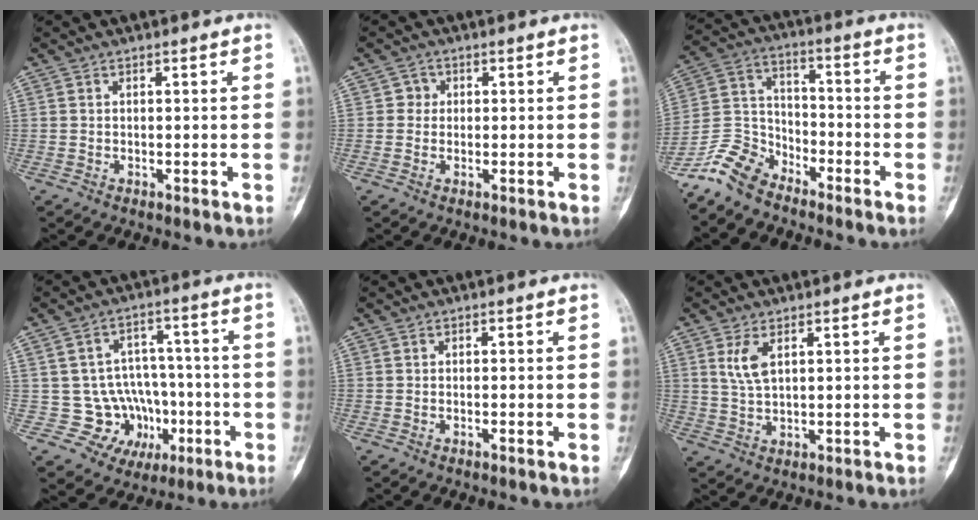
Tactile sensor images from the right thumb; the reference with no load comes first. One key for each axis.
{"total": 1.9, "fx": 0.2, "fy": 1.9, "fz": 0.4, "tx": 0.007, "ty": 0.005, "tz": -0.002}
{"total": 9.6, "fx": -7.9, "fy": 4.6, "fz": 2.8, "tx": -0.049, "ty": 0.058, "tz": -0.168}
{"total": 11.6, "fx": -2.4, "fy": 10.9, "fz": 3.2, "tx": 0.009, "ty": 0.045, "tz": -0.024}
{"total": 0.6, "fx": -0.4, "fy": 0.0, "fz": 0.4, "tx": -0.010, "ty": 0.001, "tz": -0.005}
{"total": 4.1, "fx": 1.7, "fy": 1.6, "fz": 3.4, "tx": -0.071, "ty": -0.007, "tz": 0.042}